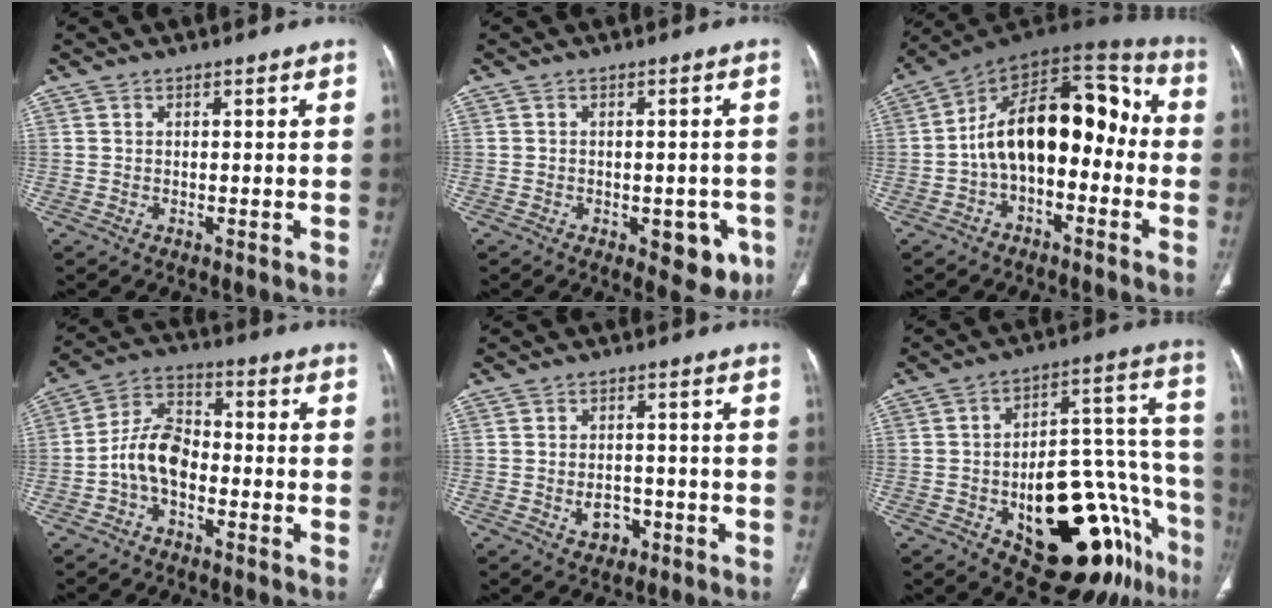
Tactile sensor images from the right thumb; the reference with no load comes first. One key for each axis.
{"total": 7.4, "fx": -2.9, "fy": 4.0, "fz": 5.6, "tx": -0.037, "ty": 0.004, "tz": -0.027}
{"total": 18.5, "fx": -1.9, "fy": 10.8, "fz": 14.9, "tx": -0.201, "ty": 0.069, "tz": -0.043}
{"total": 9.2, "fx": -2.6, "fy": 5.6, "fz": 6.8, "tx": -0.123, "ty": 0.036, "tz": -0.061}
{"total": 4.3, "fx": -1.5, "fy": 3.2, "fz": 2.5, "tx": -0.026, "ty": 0.013, "tz": -0.018}
{"total": 26.3, "fx": -12.2, "fy": 11.3, "fz": 20.3, "tx": -0.198, "ty": 0.092, "tz": -0.160}